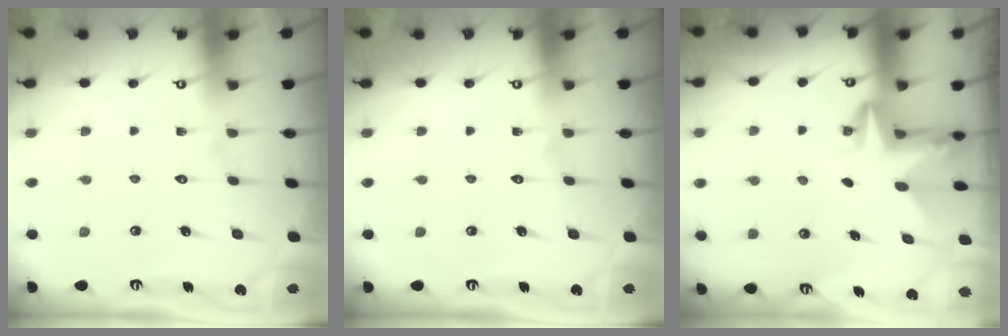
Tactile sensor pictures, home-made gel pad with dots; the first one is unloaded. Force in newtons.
{"total": 0.0}
{"total": 3.3, "press": 3.3, "slide": 0.2}